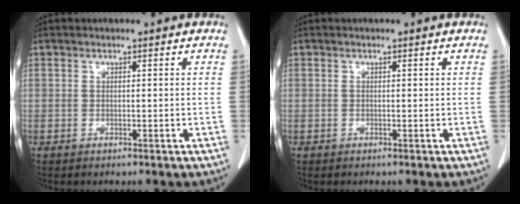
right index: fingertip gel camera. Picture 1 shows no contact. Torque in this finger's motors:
{"motor_torque": [-0.08, -0.07, -0.01, -0.01]}